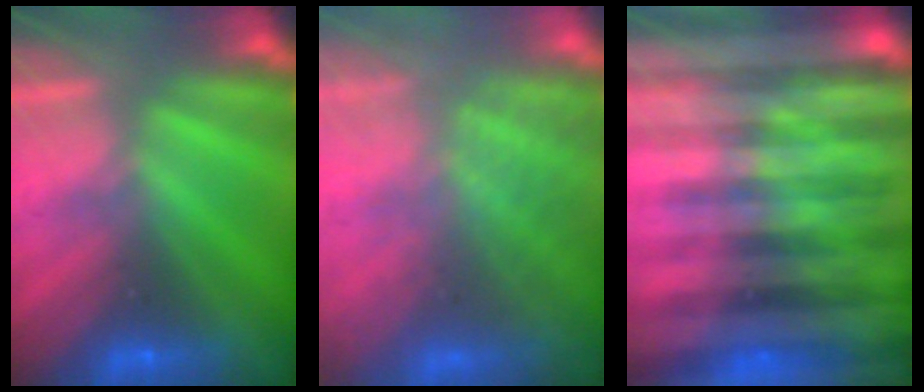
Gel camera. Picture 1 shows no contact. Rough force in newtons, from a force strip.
{"total": 6.9}
{"total": 8.7}